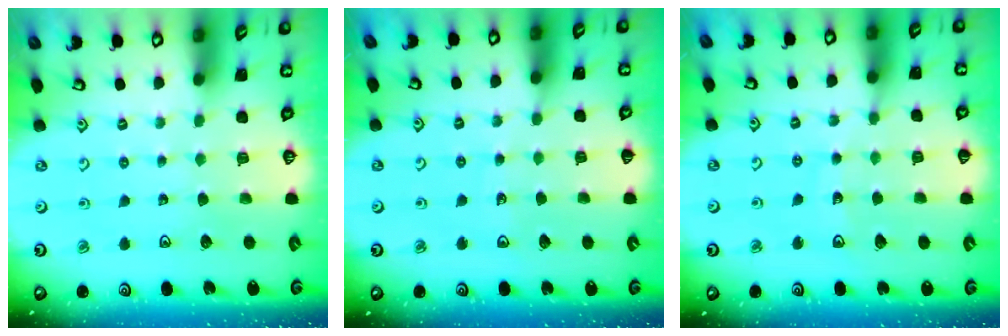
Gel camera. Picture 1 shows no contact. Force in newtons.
{"total": 2.9, "press": 2.9, "slide": 0.3}
{"total": 8.2, "press": 7.7, "slide": 2.6}